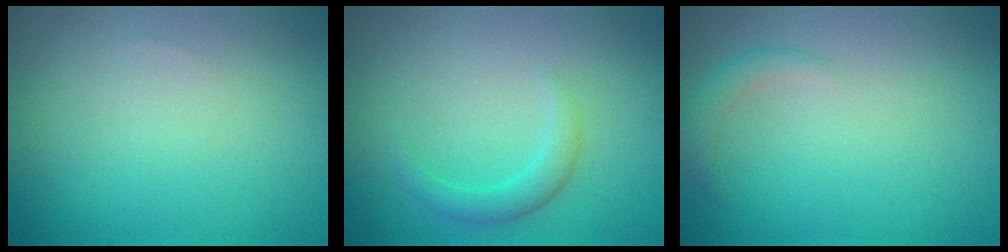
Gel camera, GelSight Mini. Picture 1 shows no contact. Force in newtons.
{"total": 1.9, "press": 1.9, "slide": 0.1}
{"total": 1.5, "press": 1.5, "slide": 0.1}